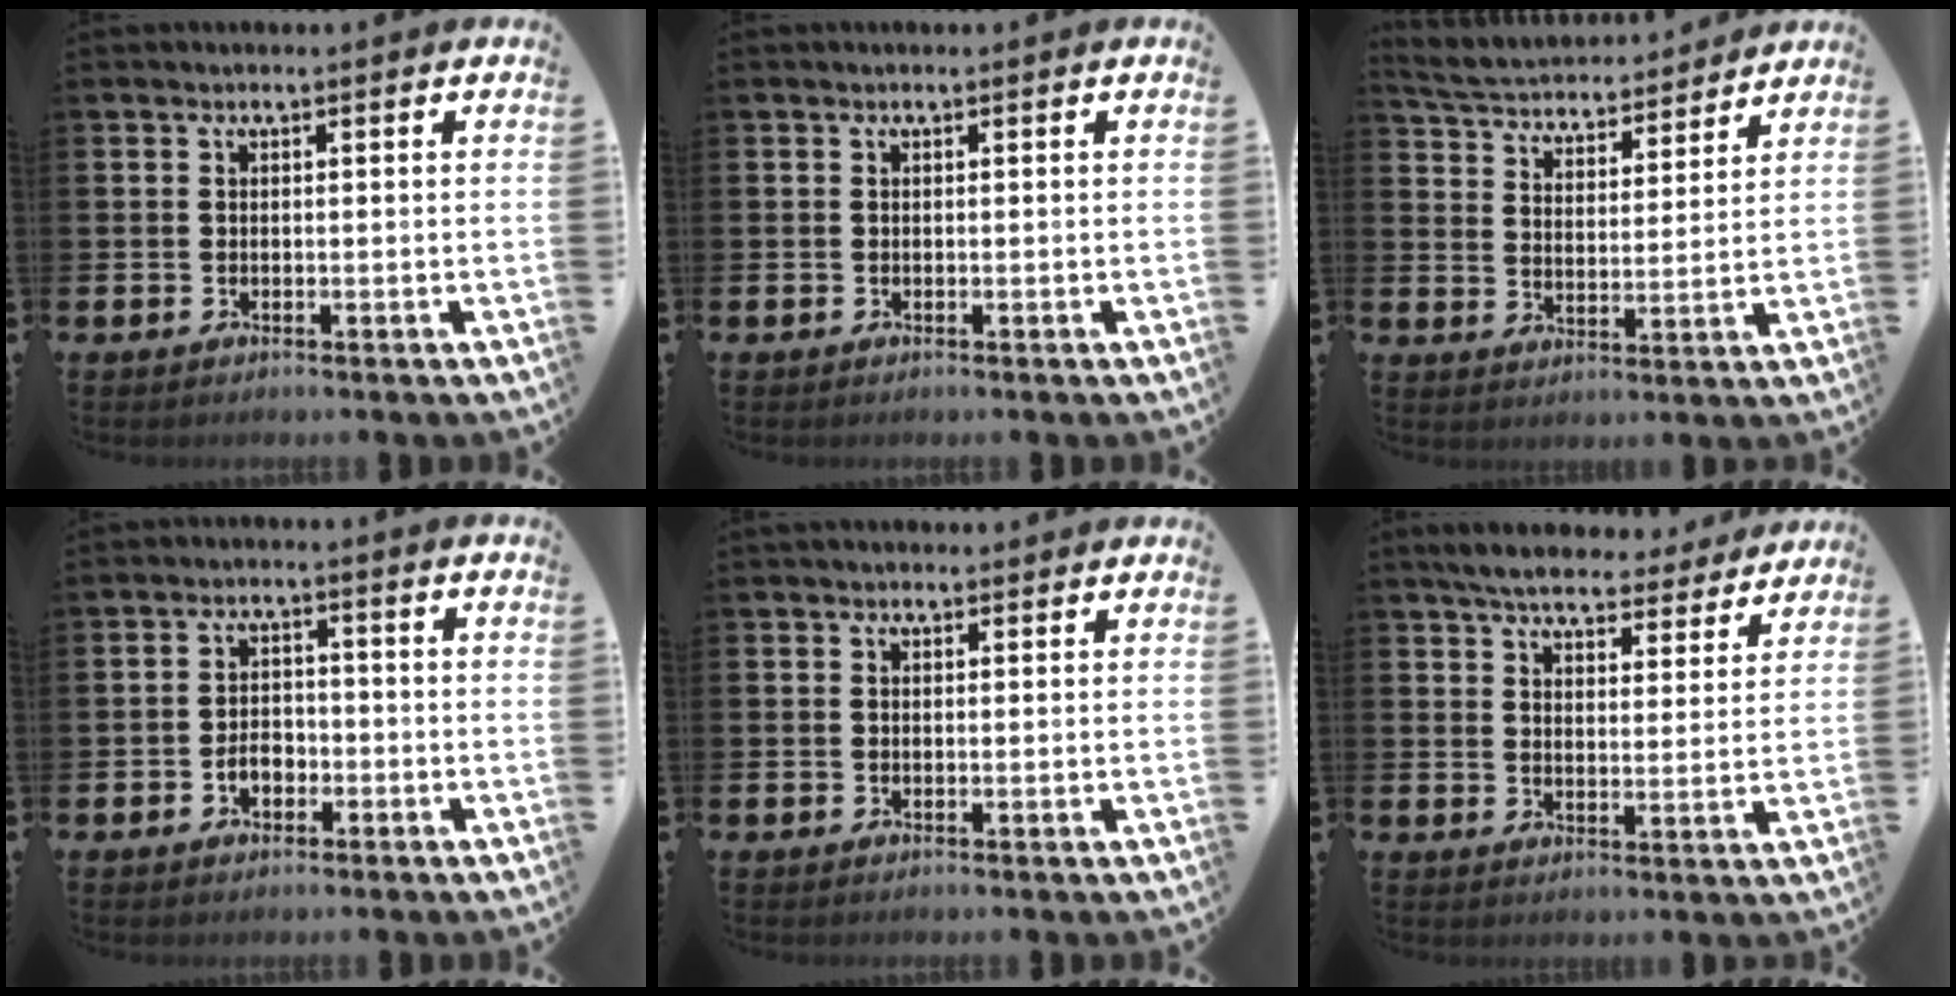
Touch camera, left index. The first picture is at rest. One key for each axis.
{"total": 0.0}
{"total": 4.9, "fx": 4.8, "fy": 1.0, "fz": 0.3, "tx": -0.034, "ty": -0.039, "tz": 0.081}
{"total": 2.9, "fx": -1.3, "fy": 2.0, "fz": 1.7, "tx": -0.024, "ty": 0.000, "tz": -0.029}
{"total": 0.9, "fx": 0.8, "fy": 0.4, "fz": 0.2, "tx": 0.006, "ty": 0.002, "tz": 0.011}
{"total": 6.2, "fx": 5.9, "fy": 1.1, "fz": 1.3, "tx": -0.034, "ty": -0.033, "tz": 0.103}